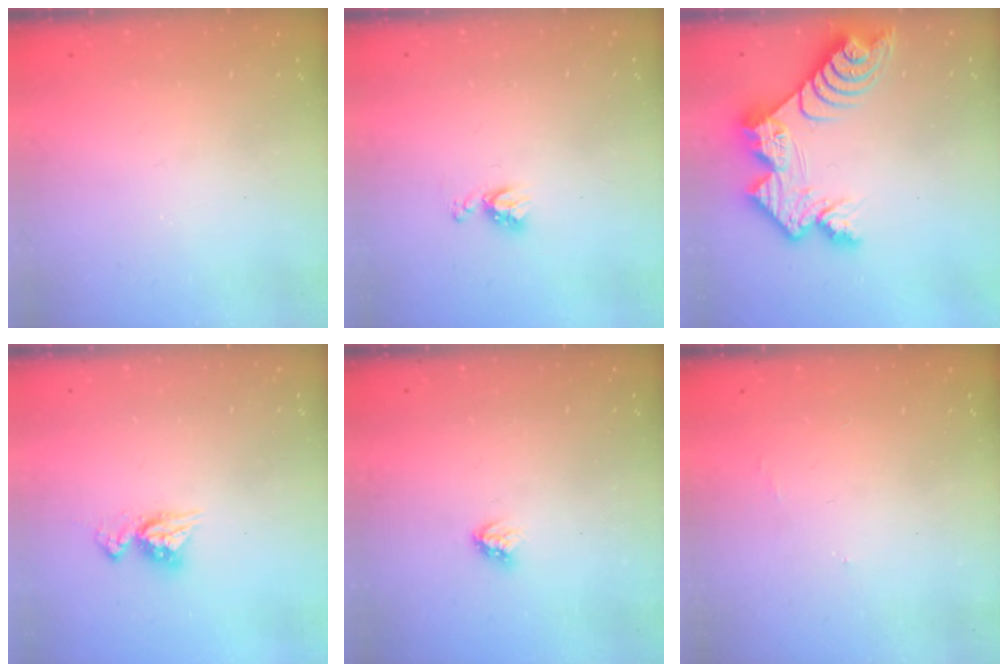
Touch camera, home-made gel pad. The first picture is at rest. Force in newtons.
{"total": 5.2, "press": 5.1, "slide": 0.6}
{"total": 13.9, "press": 13.9, "slide": 1.0}
{"total": 7.5, "press": 7.4, "slide": 0.8}
{"total": 3.0, "press": 2.9, "slide": 0.4}
{"total": 3.7, "press": 3.7, "slide": 0.4}